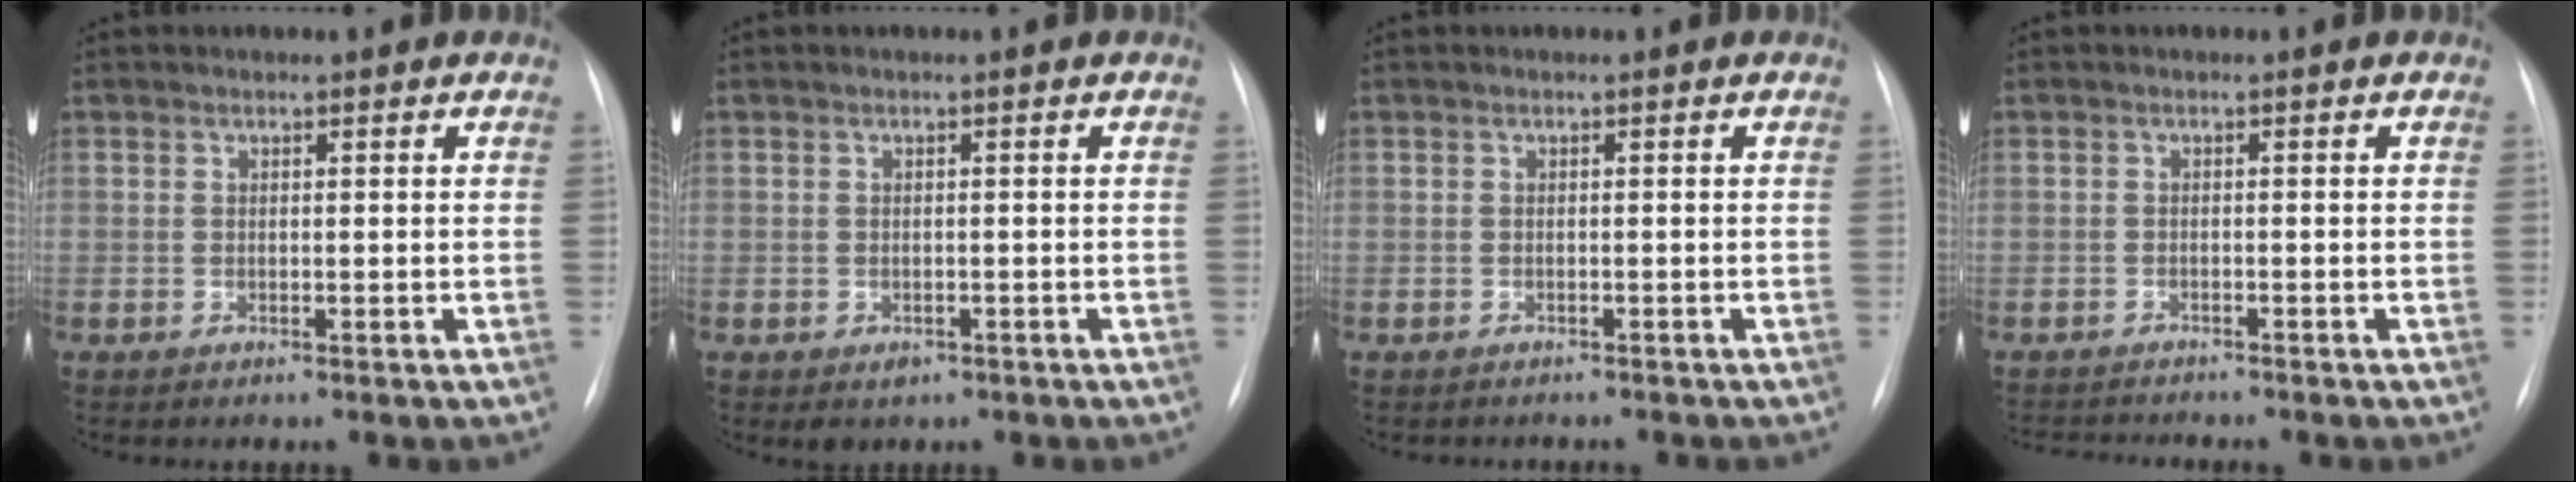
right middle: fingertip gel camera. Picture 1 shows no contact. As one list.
[{"total": 1.8, "force": [-0.9, 1.3, 0.8], "torque": [-0.008, 0.000, -0.003]}, {"total": 2.8, "force": [-2.6, 0.8, 0.8], "torque": [-0.011, -0.003, -0.028]}, {"total": 3.6, "force": [-3.5, -0.4, 0.7], "torque": [-0.005, -0.011, -0.054]}]